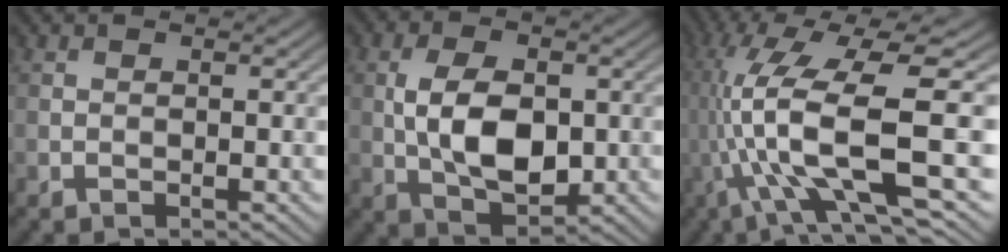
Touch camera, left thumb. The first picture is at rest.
{"total": 8.5, "force": [-0.3, 5.0, 6.9], "torque": [-0.136, -0.002, -0.007]}
{"total": 14.5, "force": [-1.8, 3.5, 13.9], "torque": [-0.288, 0.009, -0.022]}